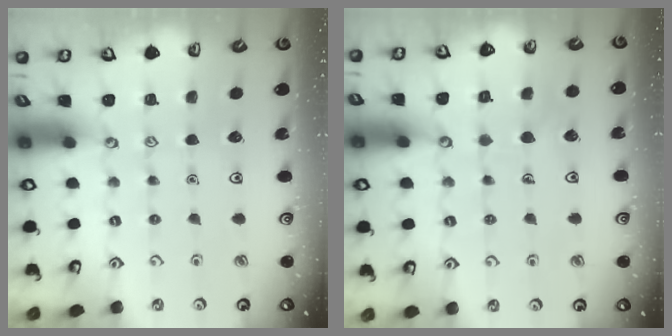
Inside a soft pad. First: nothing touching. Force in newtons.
{"total": 5.6, "press": 5.6, "slide": 0.4}